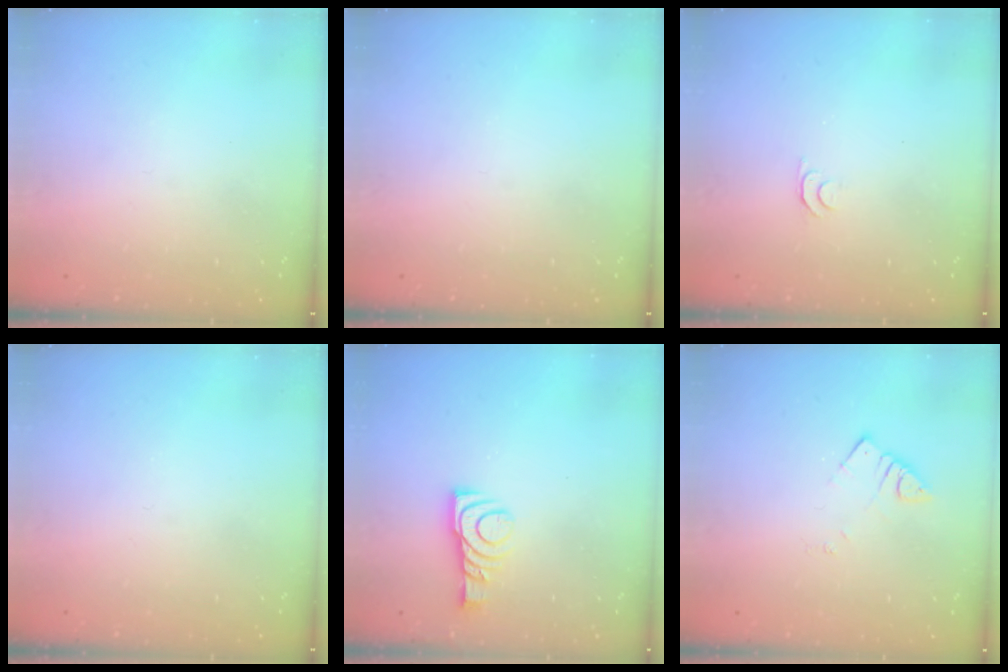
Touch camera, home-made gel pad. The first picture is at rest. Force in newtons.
{"total": 0.0}
{"total": 4.6, "press": 4.5, "slide": 0.7}
{"total": 0.0}
{"total": 9.1, "press": 9.1, "slide": 0.4}
{"total": 2.6, "press": 2.6, "slide": 0.1}